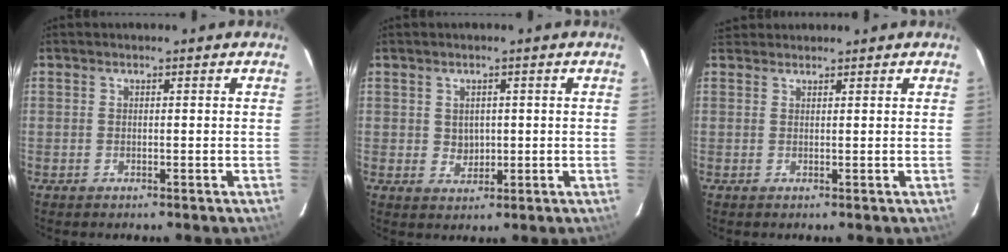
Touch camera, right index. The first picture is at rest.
{"total": 3.0, "force": [0.4, 2.7, 1.3], "torque": [-0.020, 0.003, 0.011]}
{"total": 2.7, "force": [2.4, 1.3, 0.3], "torque": [-0.004, 0.018, 0.041]}